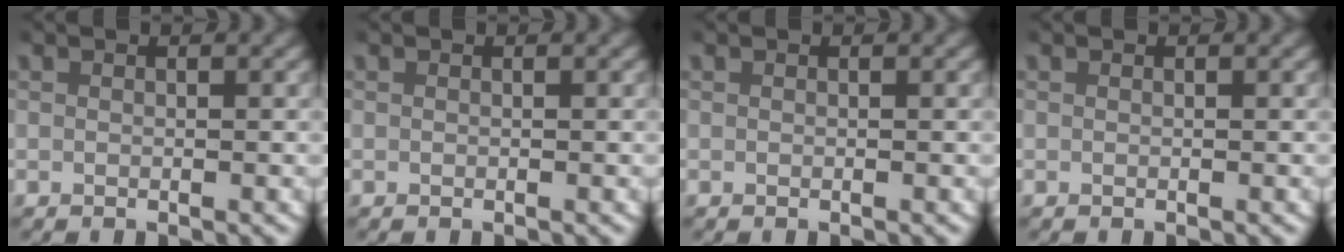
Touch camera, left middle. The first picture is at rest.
{"total": 0.0}
{"total": 0.0}
{"total": 0.0}